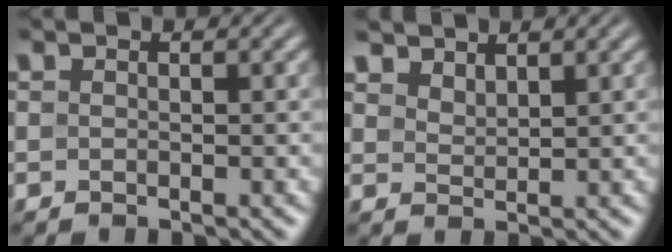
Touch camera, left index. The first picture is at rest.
{"total": 2.7, "force": [2.4, 0.8, 0.7], "torque": [-0.017, -0.005, 0.051]}